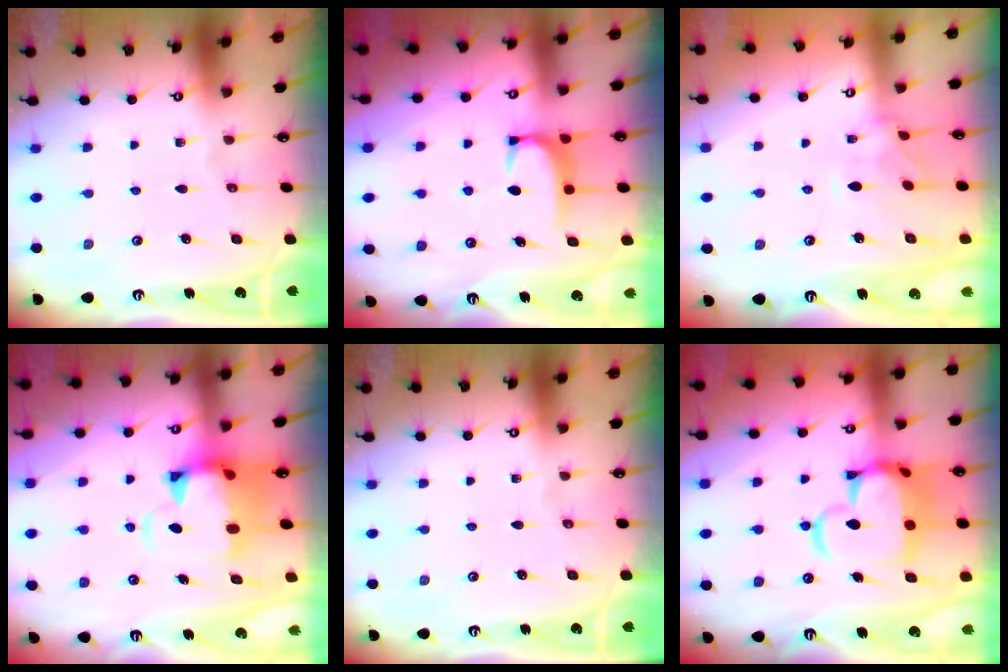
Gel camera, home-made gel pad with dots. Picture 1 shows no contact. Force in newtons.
{"total": 1.8, "press": 1.7, "slide": 0.5}
{"total": 1.8, "press": 1.5, "slide": 1.0}
{"total": 4.6, "press": 4.3, "slide": 1.6}
{"total": 0.0}
{"total": 12.6, "press": 12.5, "slide": 1.8}